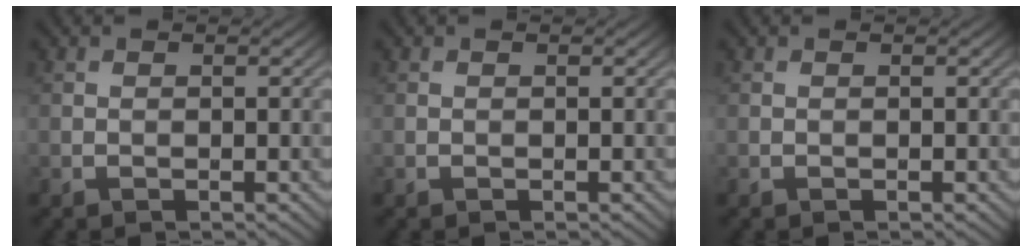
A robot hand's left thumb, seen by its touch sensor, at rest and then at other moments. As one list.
[{"total": 0.0}, {"total": 0.0}]